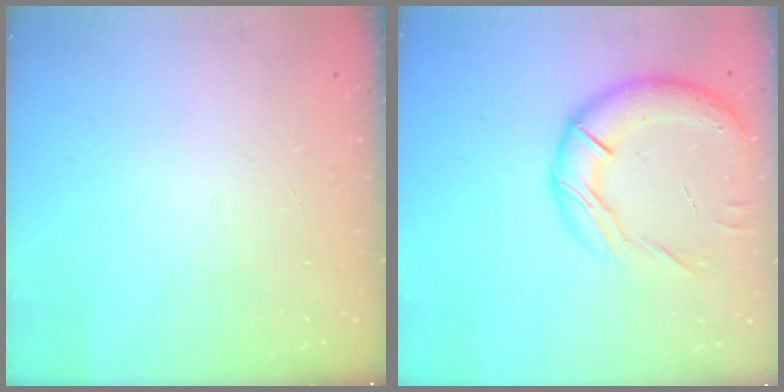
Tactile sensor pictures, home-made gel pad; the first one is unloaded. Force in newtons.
{"total": 17.8, "press": 17.6, "slide": 2.9}